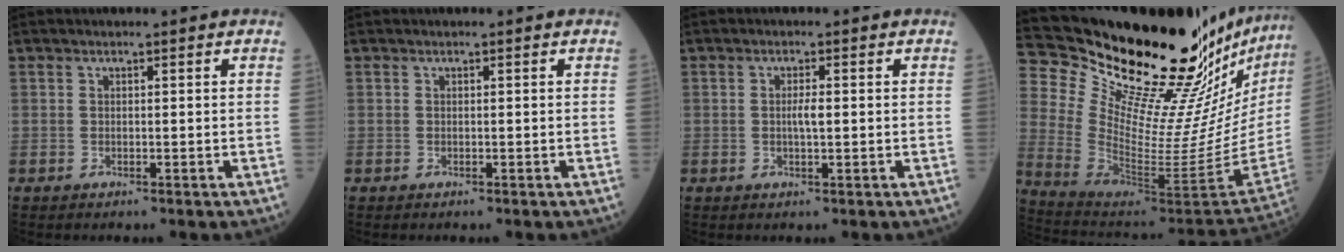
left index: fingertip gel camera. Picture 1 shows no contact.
{"total": 0.0}
{"total": 1.9, "force": [-0.2, 0.4, 1.8], "torque": [-0.037, -0.002, -0.004]}
{"total": 32.3, "force": [28.6, 3.1, 14.6], "torque": [-0.234, -0.153, 0.401]}